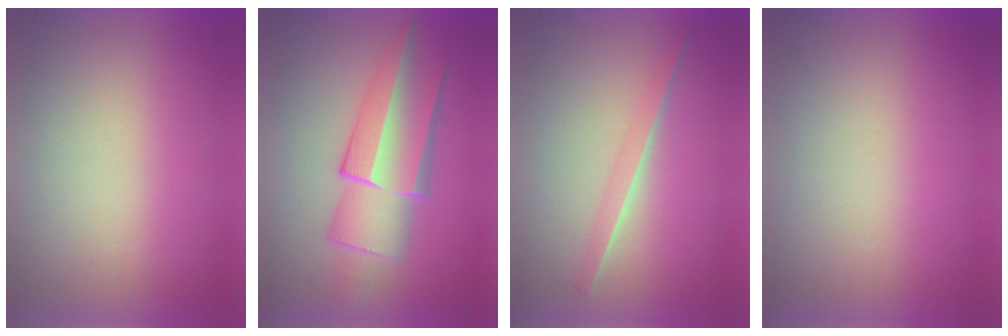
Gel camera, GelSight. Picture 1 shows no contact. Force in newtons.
{"total": 5.8}
{"total": 1.3}
{"total": 0.0}